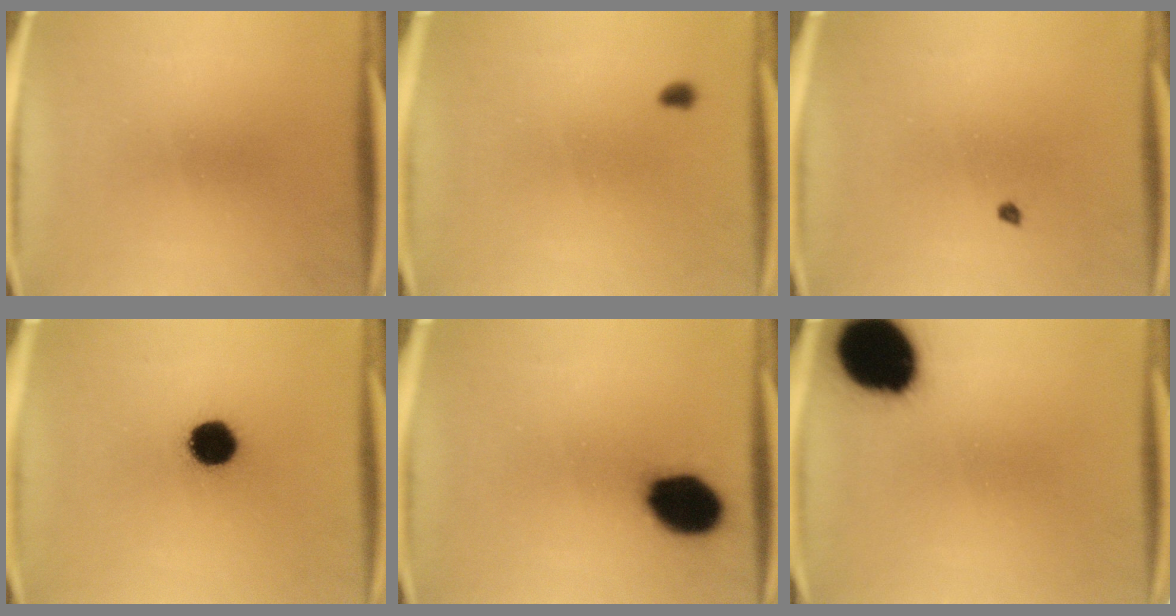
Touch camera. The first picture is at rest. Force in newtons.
{"total": 0.9}
{"total": 0.6}
{"total": 9.4}
{"total": 13.6}
{"total": 19.8}